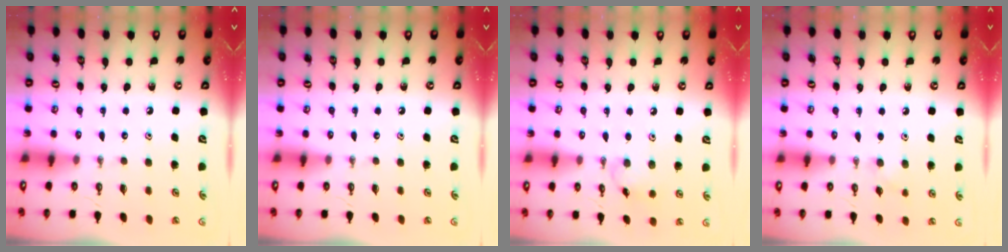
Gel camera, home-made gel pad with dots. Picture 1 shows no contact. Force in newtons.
{"total": 0.0}
{"total": 6.0, "press": 6.0, "slide": 0.8}
{"total": 6.4, "press": 5.7, "slide": 2.9}